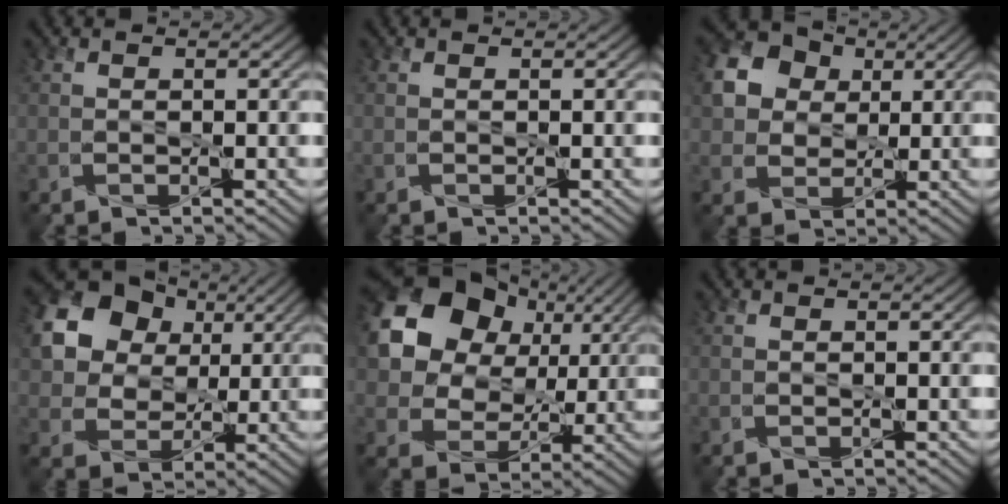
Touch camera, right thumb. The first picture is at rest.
{"total": 0.0}
{"total": 11.6, "force": [3.9, 9.4, 5.4], "torque": [-0.155, 0.037, 0.077]}
{"total": 15.5, "force": [5.6, 12.2, 7.7], "torque": [-0.207, 0.045, 0.124]}
{"total": 13.9, "force": [4.6, 10.9, 7.4], "torque": [-0.167, 0.022, 0.076]}
{"total": 0.0}